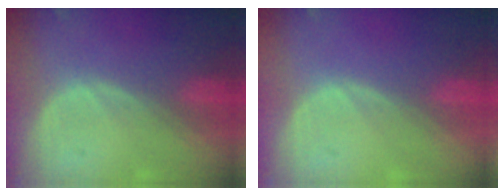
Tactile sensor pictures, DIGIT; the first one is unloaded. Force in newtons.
{"total": 0.0}